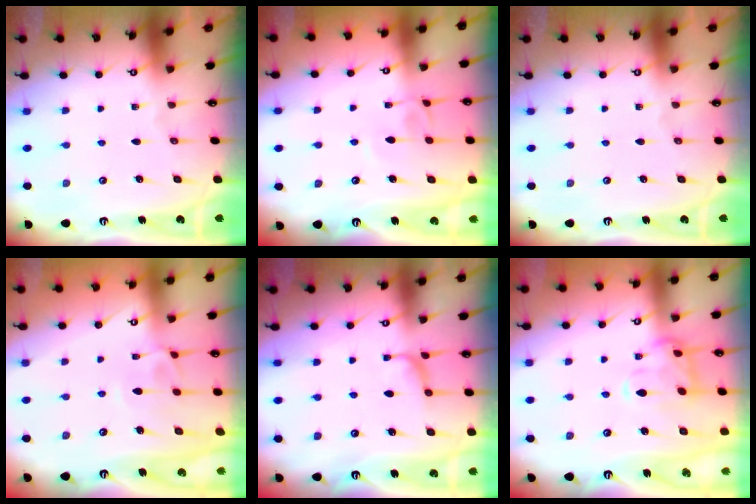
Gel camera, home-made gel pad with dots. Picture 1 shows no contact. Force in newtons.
{"total": 3.1, "press": 3.1, "slide": 0.2}
{"total": 0.0}
{"total": 1.6, "press": 1.3, "slide": 1.0}
{"total": 1.0, "press": 0.8, "slide": 0.6}
{"total": 2.6, "press": 2.5, "slide": 0.7}